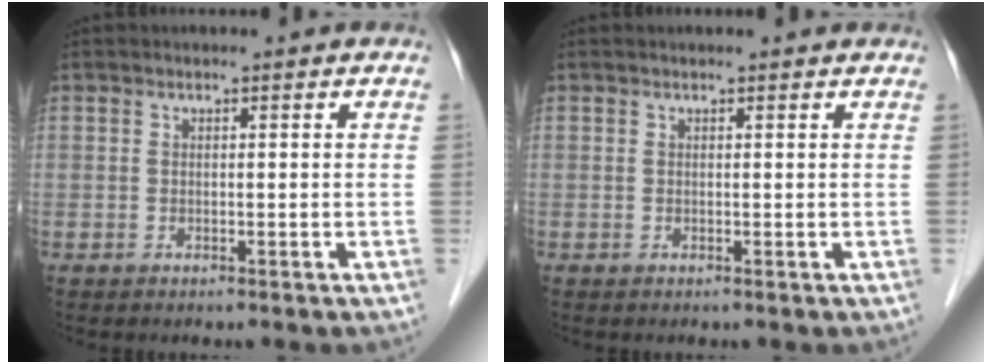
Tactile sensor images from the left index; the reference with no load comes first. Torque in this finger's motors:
{"motor_torque": [-0.24, -0.22, 0.02, -0.01]}